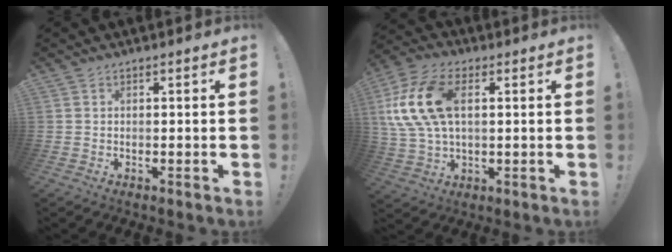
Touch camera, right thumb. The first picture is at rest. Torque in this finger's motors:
{"motor_torque": [1.64, 2.58, 1.22, 0.08, 0.17]}